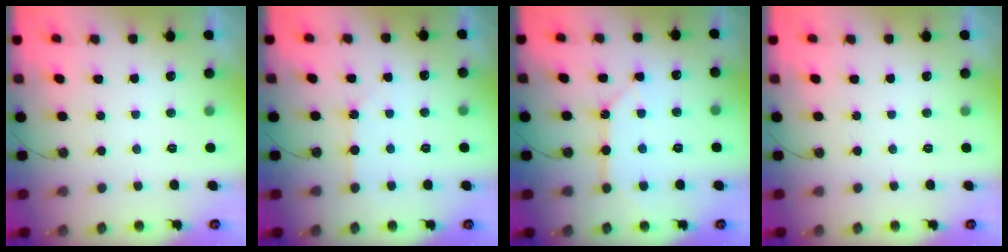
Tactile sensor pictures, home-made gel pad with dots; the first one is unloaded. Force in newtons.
{"total": 2.7, "press": 2.7, "slide": 0.3}
{"total": 10.8, "press": 10.7, "slide": 1.1}
{"total": 0.0}